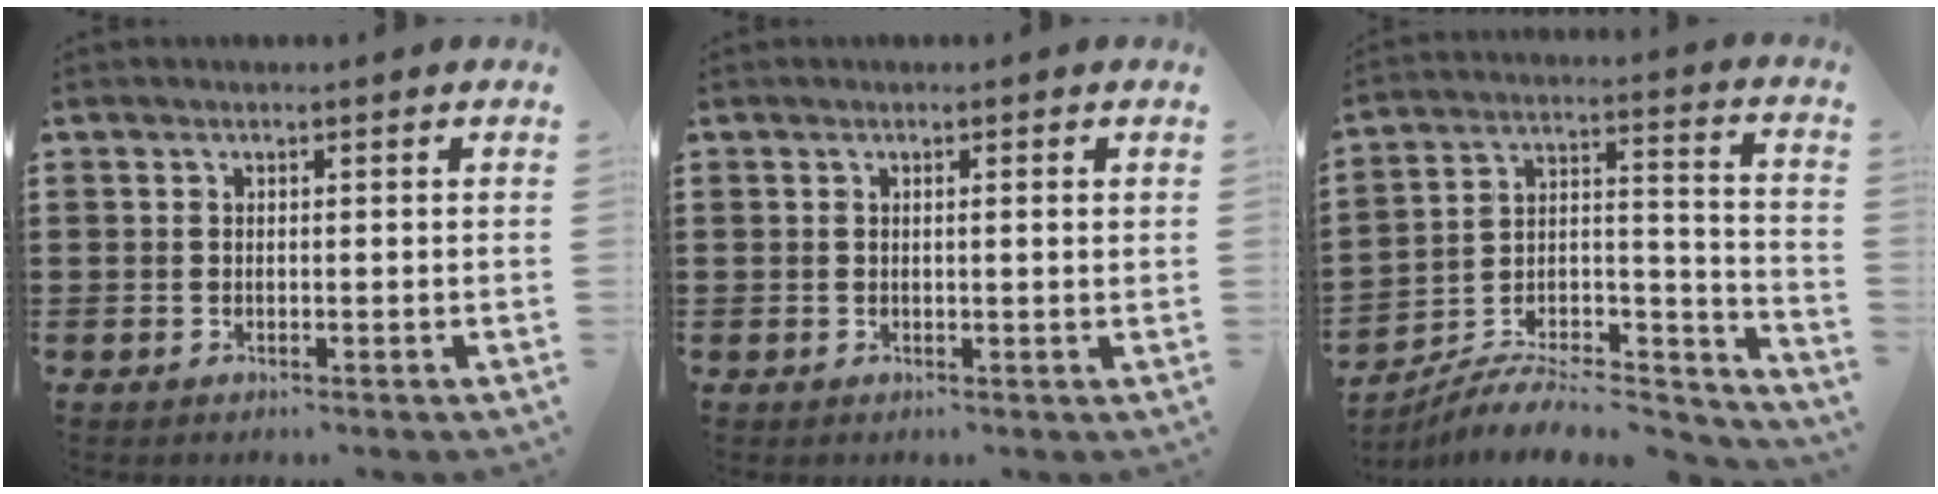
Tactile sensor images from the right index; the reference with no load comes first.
{"total": 0.9, "force": [0.1, -0.1, 0.9], "torque": [-0.017, -0.002, 0.001]}
{"total": 7.1, "force": [-6.4, 1.8, 2.5], "torque": [-0.035, 0.008, -0.123]}